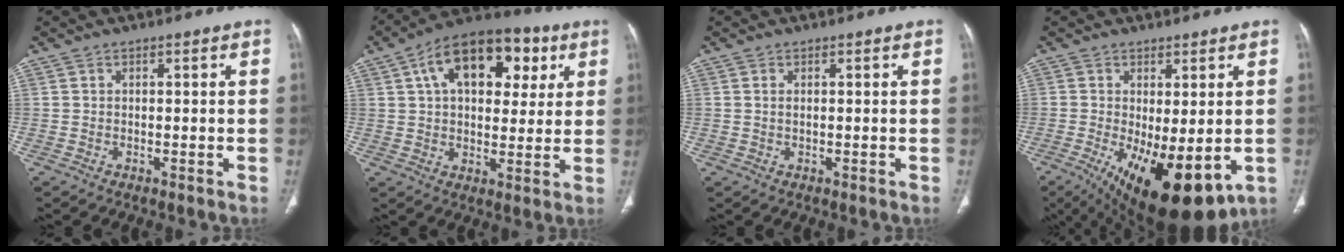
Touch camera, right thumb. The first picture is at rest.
{"total": 18.8, "force": [6.9, 10.8, 13.7], "torque": [-0.175, 0.006, 0.100]}
{"total": 0.8, "force": [0.2, 0.4, 0.7], "torque": [-0.018, 0.002, 0.007]}
{"total": 16.1, "force": [-4.7, 6.6, 13.9], "torque": [-0.210, -0.023, -0.050]}